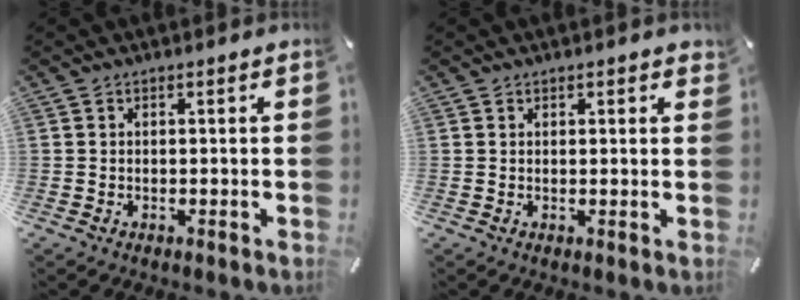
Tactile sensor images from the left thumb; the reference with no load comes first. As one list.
[{"total": 0.8, "force": [0.6, 0.5, 0.4], "torque": [-0.001, -0.002, 0.009]}]